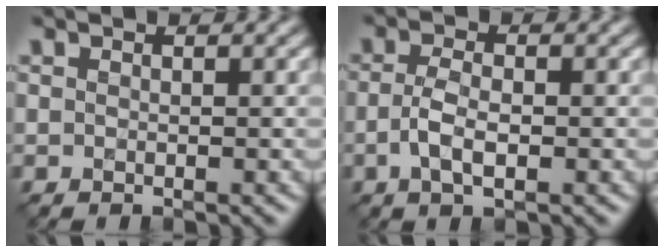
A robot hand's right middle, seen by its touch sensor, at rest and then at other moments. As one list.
[{"total": 3.0, "force": [-0.7, 1.3, 2.5], "torque": [-0.055, -0.003, -0.015]}]